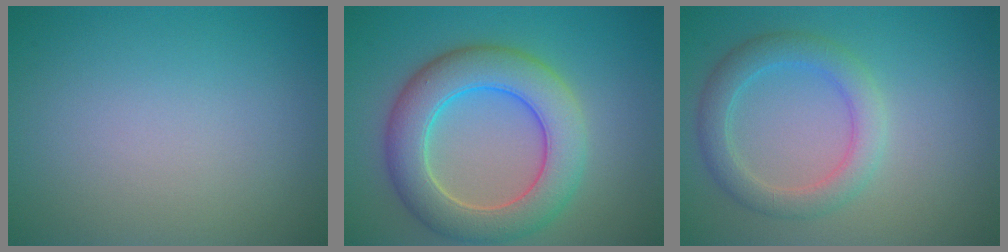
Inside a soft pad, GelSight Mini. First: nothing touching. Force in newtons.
{"total": 7.6, "press": 7.6, "slide": 0.5}
{"total": 3.6, "press": 3.6, "slide": 0.1}